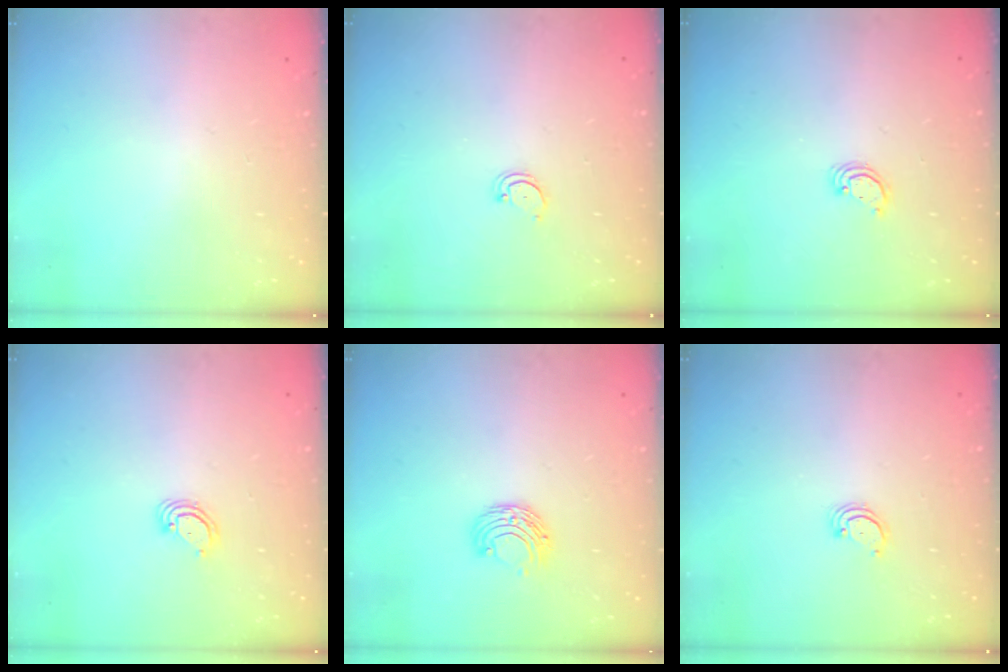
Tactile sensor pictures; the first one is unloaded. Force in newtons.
{"total": 2.7, "press": 2.7, "slide": 0.3}
{"total": 2.8, "press": 2.8, "slide": 0.2}
{"total": 3.2, "press": 3.2, "slide": 0.2}
{"total": 7.5, "press": 7.5, "slide": 0.7}
{"total": 2.5, "press": 2.5, "slide": 0.3}